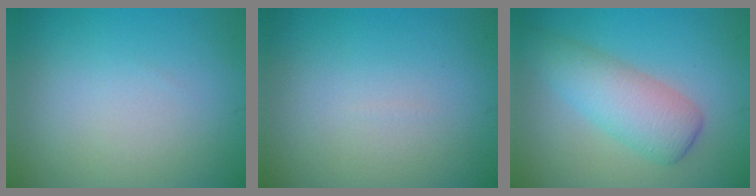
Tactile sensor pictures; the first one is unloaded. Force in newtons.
{"total": 0.0}
{"total": 4.8, "press": 4.8, "slide": 0.1}